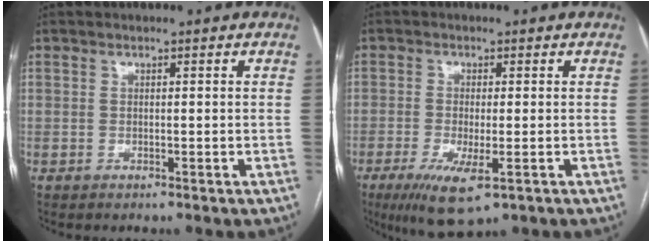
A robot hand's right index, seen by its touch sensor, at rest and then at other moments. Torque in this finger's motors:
{"motor_torque": [0.80, -0.28, 0.37, 0.09]}